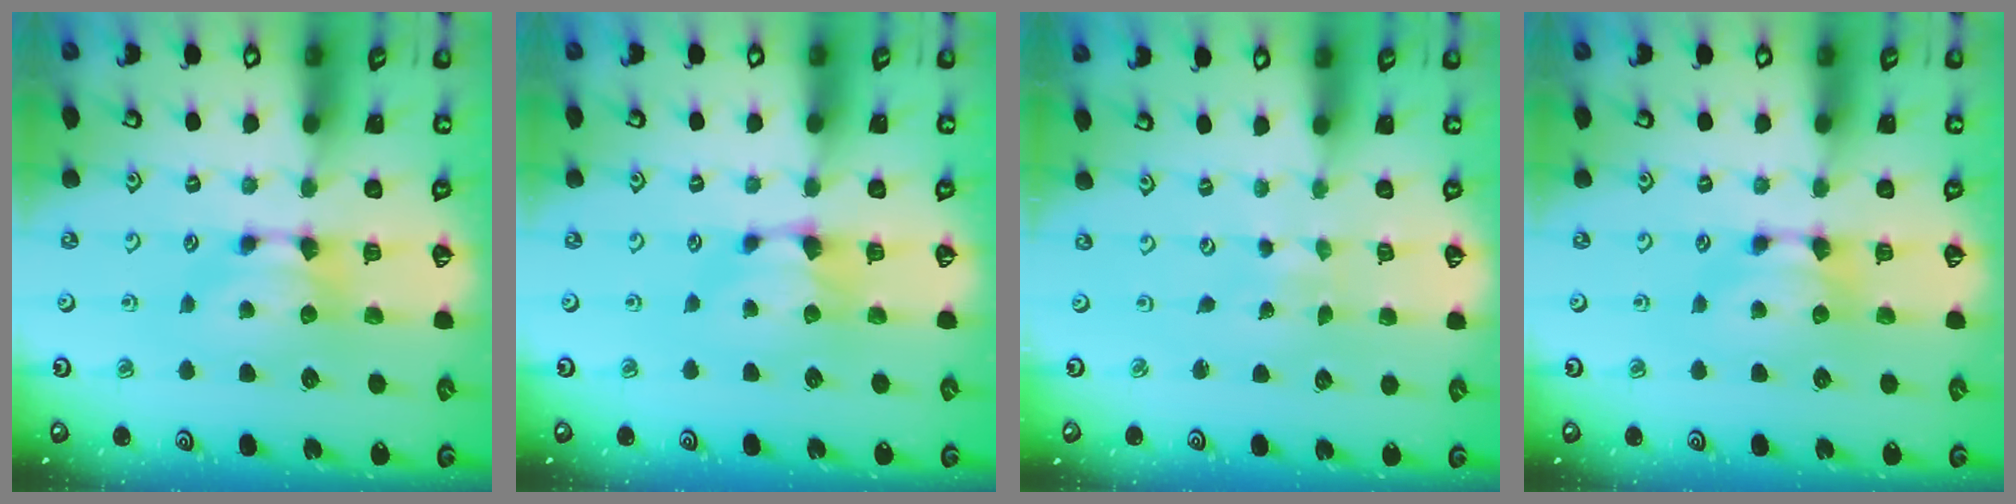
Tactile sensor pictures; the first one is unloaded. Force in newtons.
{"total": 1.1, "press": 0.9, "slide": 0.5}
{"total": 6.7, "press": 6.7, "slide": 0.4}
{"total": 0.0}